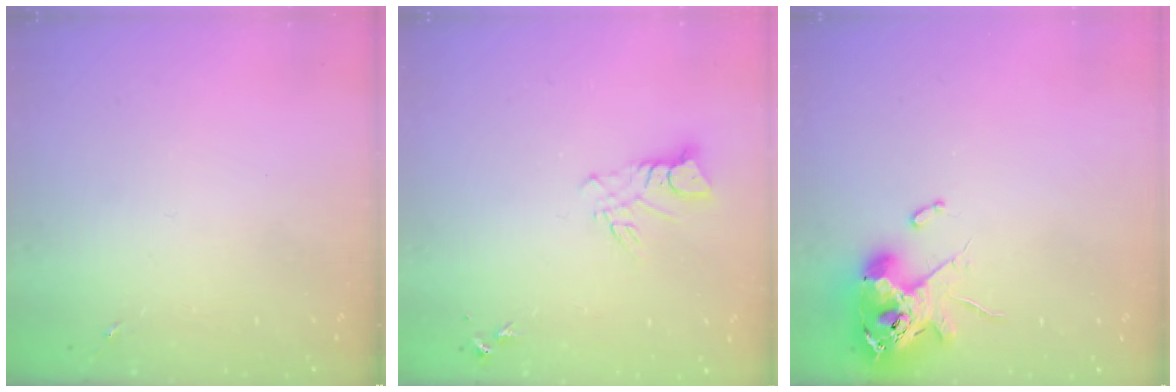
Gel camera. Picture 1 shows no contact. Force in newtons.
{"total": 6.1, "press": 6.0, "slide": 0.6}
{"total": 12.0, "press": 11.9, "slide": 1.9}